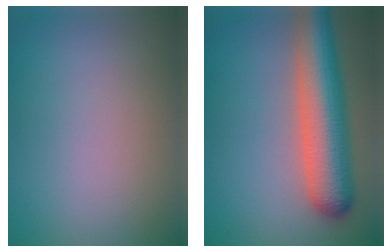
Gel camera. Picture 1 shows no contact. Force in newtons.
{"total": 8.6, "press": 8.6, "slide": 0.3}